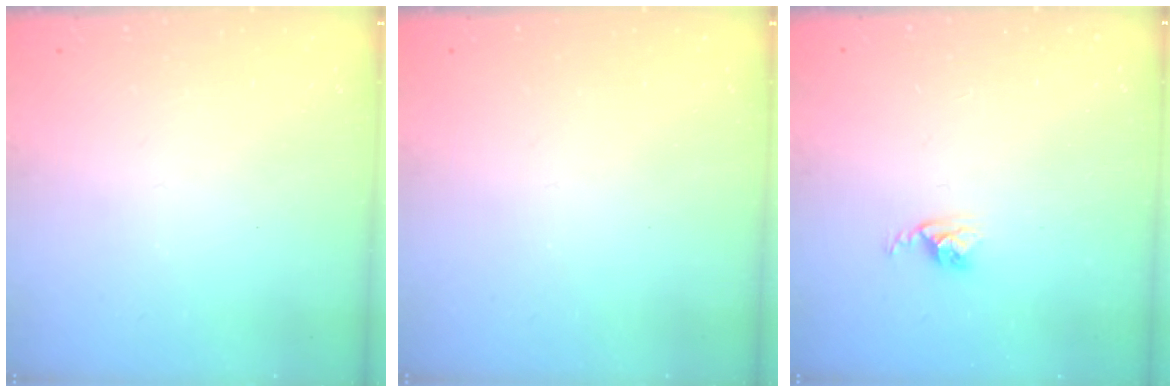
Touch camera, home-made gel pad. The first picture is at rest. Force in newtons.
{"total": 0.0}
{"total": 2.5, "press": 2.5, "slide": 0.4}